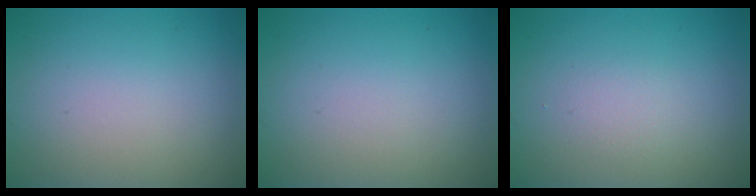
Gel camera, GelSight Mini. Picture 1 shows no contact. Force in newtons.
{"total": 0.0}
{"total": 1.1, "press": 1.1, "slide": 0.1}